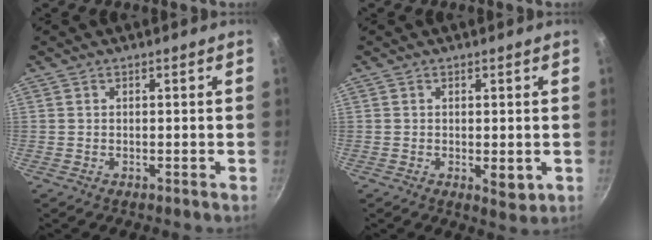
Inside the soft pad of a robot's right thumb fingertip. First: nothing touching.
{"total": 3.2, "force": [-0.3, 1.5, 2.8], "torque": [-0.038, -0.009, 0.000]}